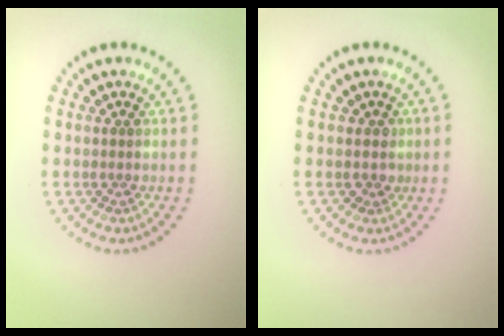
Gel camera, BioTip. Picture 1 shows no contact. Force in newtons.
{"total": 1.1, "press": 0.8, "slide": 0.7}